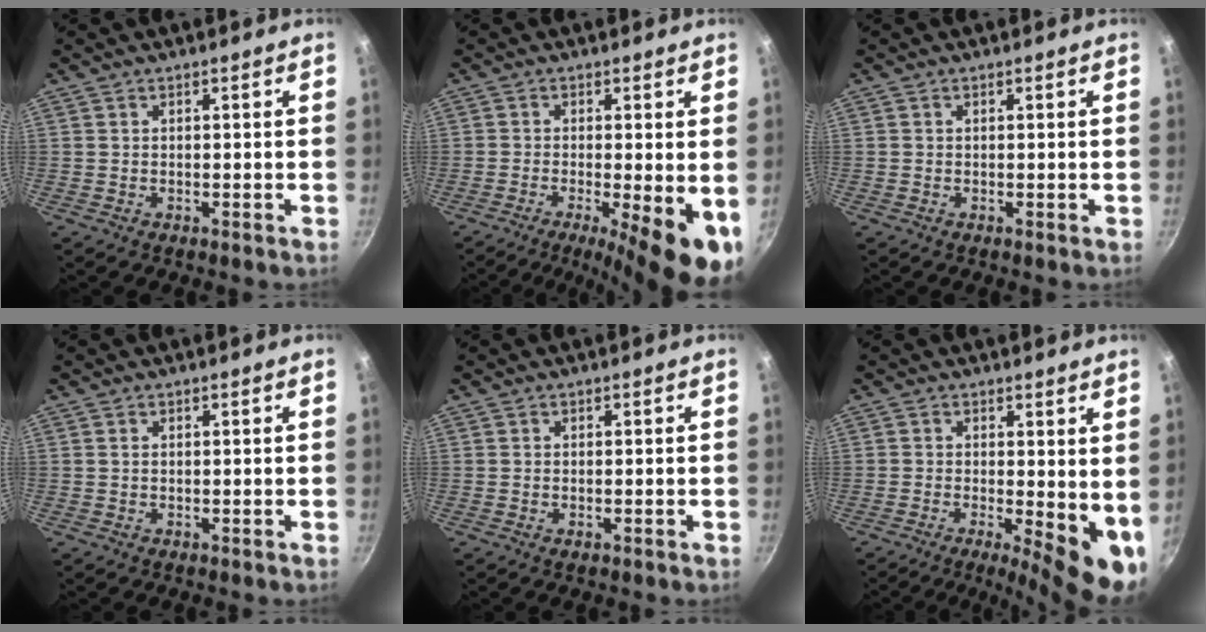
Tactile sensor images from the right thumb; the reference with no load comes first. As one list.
[{"total": 12.5, "force": [-4.0, 3.2, 11.4], "torque": [-0.157, -0.004, -0.058]}, {"total": 0.0}, {"total": 0.5, "force": [0.1, 0.3, 0.3], "torque": [-0.008, 0.001, 0.002]}, {"total": 0.8, "force": [-0.2, 0.4, 0.7], "torque": [-0.011, 0.001, -0.005]}, {"total": 10.9, "force": [-1.3, 4.0, 10.0], "torque": [-0.114, -0.012, -0.011]}]